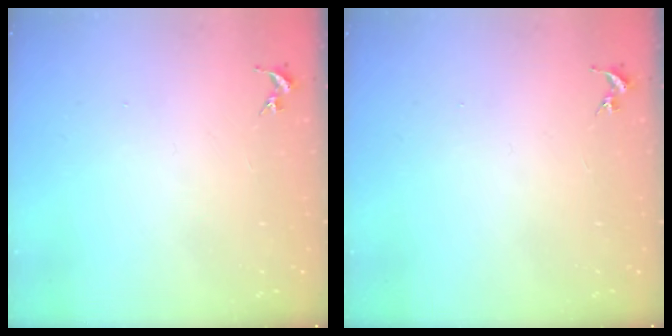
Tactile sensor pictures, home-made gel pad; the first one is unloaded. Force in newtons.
{"total": 0.0}